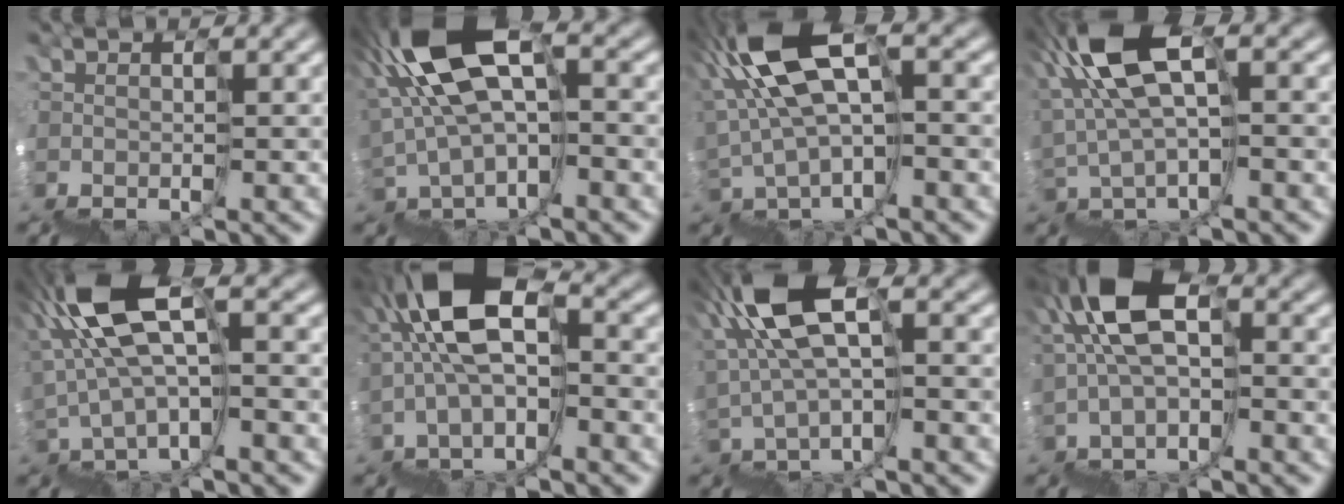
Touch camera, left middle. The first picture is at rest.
{"total": 8.1, "force": [2.7, 4.1, 6.4], "torque": [-0.129, 0.033, 0.047]}
{"total": 8.1, "force": [3.4, 3.3, 6.5], "torque": [-0.141, 0.035, 0.058]}
{"total": 6.9, "force": [3.6, 2.6, 5.2], "torque": [-0.117, 0.029, 0.054]}
{"total": 7.3, "force": [3.3, 2.8, 5.9], "torque": [-0.126, 0.032, 0.052]}
{"total": 7.1, "force": [1.3, 3.8, 5.8], "torque": [-0.101, 0.046, 0.017]}
{"total": 6.6, "force": [3.5, 2.8, 4.9], "torque": [-0.107, 0.029, 0.050]}
{"total": 6.4, "force": [2.5, 3.7, 4.6], "torque": [-0.094, 0.038, 0.031]}